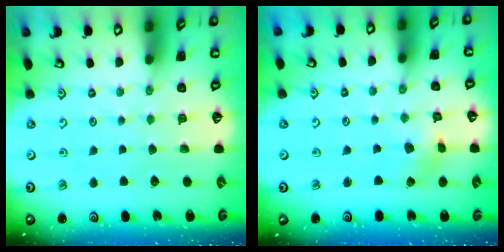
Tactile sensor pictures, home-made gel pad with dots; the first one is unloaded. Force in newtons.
{"total": 3.1, "press": 3.1, "slide": 0.4}